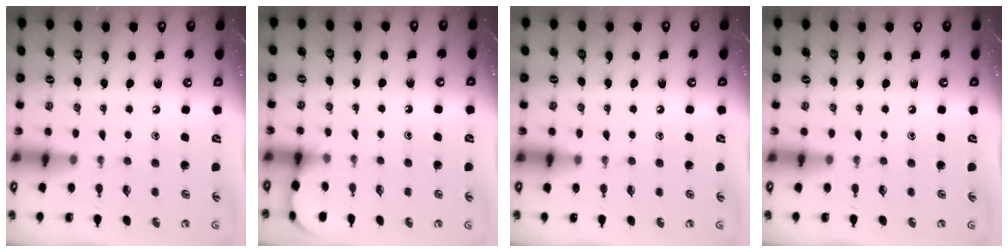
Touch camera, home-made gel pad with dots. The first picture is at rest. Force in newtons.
{"total": 4.8, "press": 4.7, "slide": 0.4}
{"total": 5.1, "press": 5.0, "slide": 0.7}
{"total": 0.0}